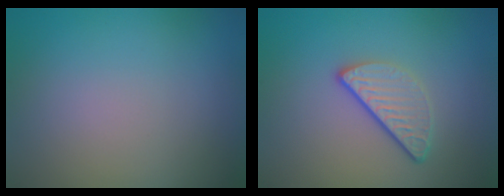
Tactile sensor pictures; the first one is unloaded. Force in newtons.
{"total": 3.2, "press": 2.4, "slide": 2.1}